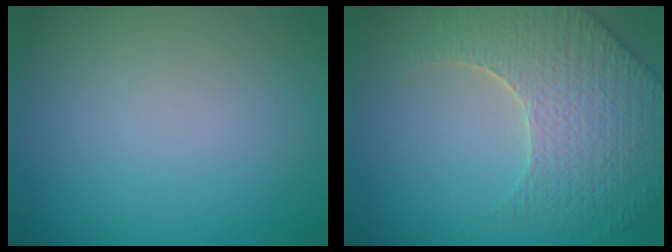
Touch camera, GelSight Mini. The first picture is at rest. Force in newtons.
{"total": 6.8, "press": 5.4, "slide": 4.1}